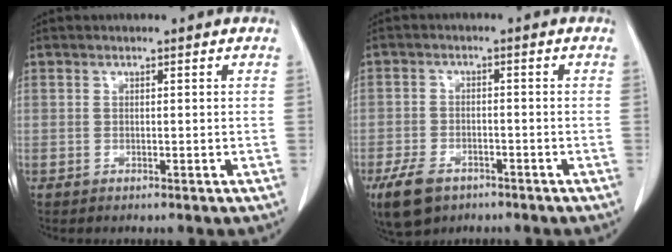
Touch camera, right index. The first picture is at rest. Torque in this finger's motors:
{"motor_torque": [-0.01, -0.30, -0.30, -0.21]}